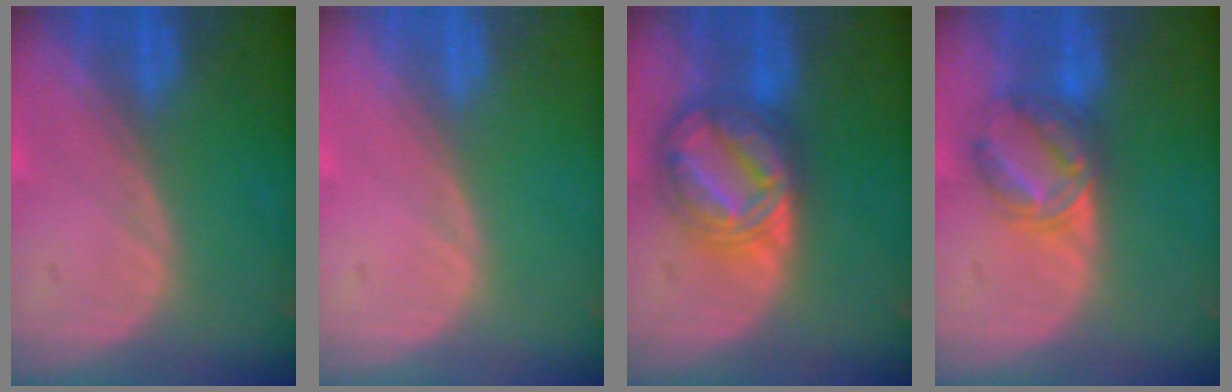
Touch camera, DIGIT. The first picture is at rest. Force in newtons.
{"total": 0.0}
{"total": 8.8, "press": 8.8, "slide": 0.6}
{"total": 6.3, "press": 6.1, "slide": 1.6}